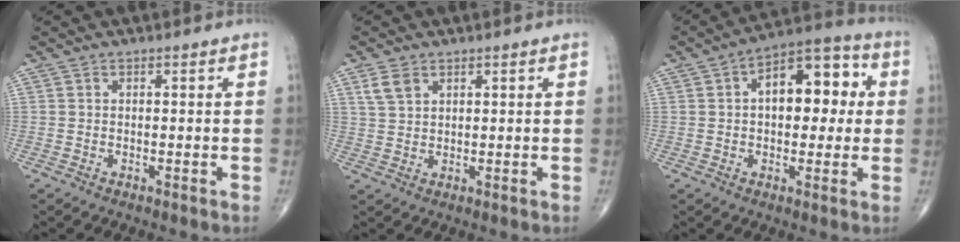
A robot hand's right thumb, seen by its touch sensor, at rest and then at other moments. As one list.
[{"total": 3.6, "force": [2.0, 2.3, 1.9], "torque": [-0.034, -0.003, 0.047]}, {"total": 14.2, "force": [2.4, 7.9, 11.5], "torque": [-0.126, 0.029, 0.026]}]